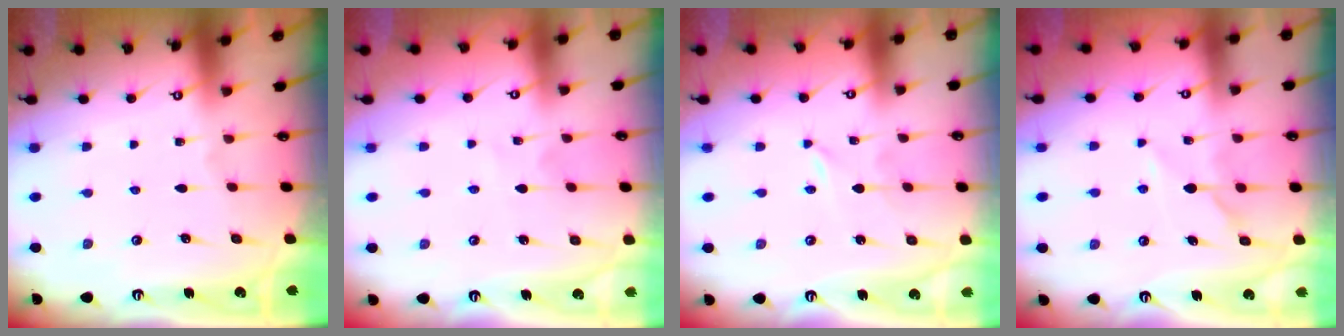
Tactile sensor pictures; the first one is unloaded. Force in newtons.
{"total": 3.7, "press": 3.6, "slide": 0.2}
{"total": 0.0}
{"total": 5.0, "press": 5.0, "slide": 0.4}